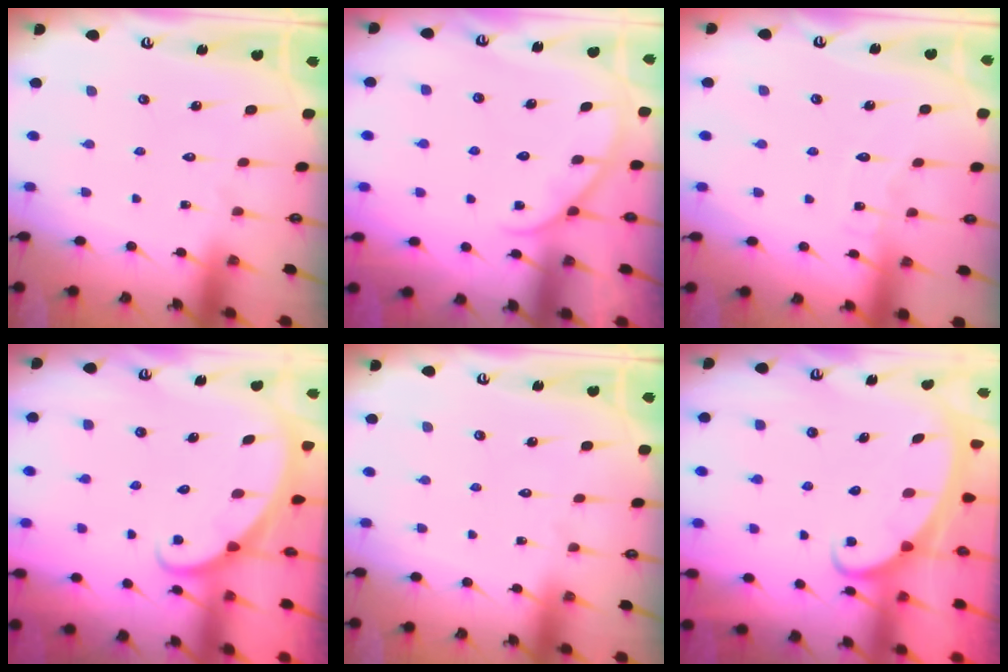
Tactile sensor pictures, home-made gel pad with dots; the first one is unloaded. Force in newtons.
{"total": 2.7, "press": 2.7, "slide": 0.3}
{"total": 4.0, "press": 4.0, "slide": 0.5}
{"total": 1.9, "press": 1.9, "slide": 0.0}
{"total": 0.0}
{"total": 2.3, "press": 2.3, "slide": 0.3}